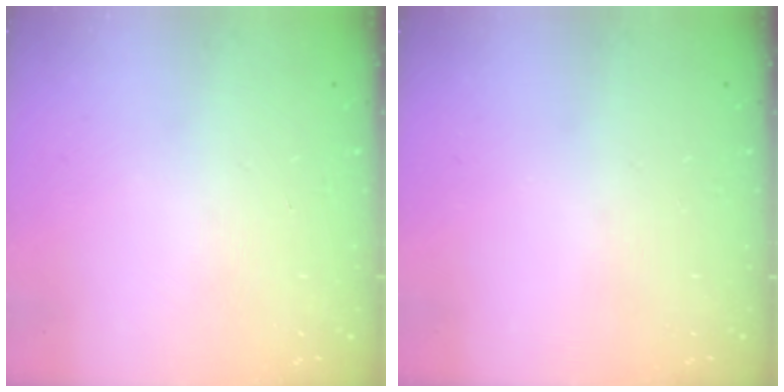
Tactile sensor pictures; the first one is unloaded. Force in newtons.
{"total": 0.0}